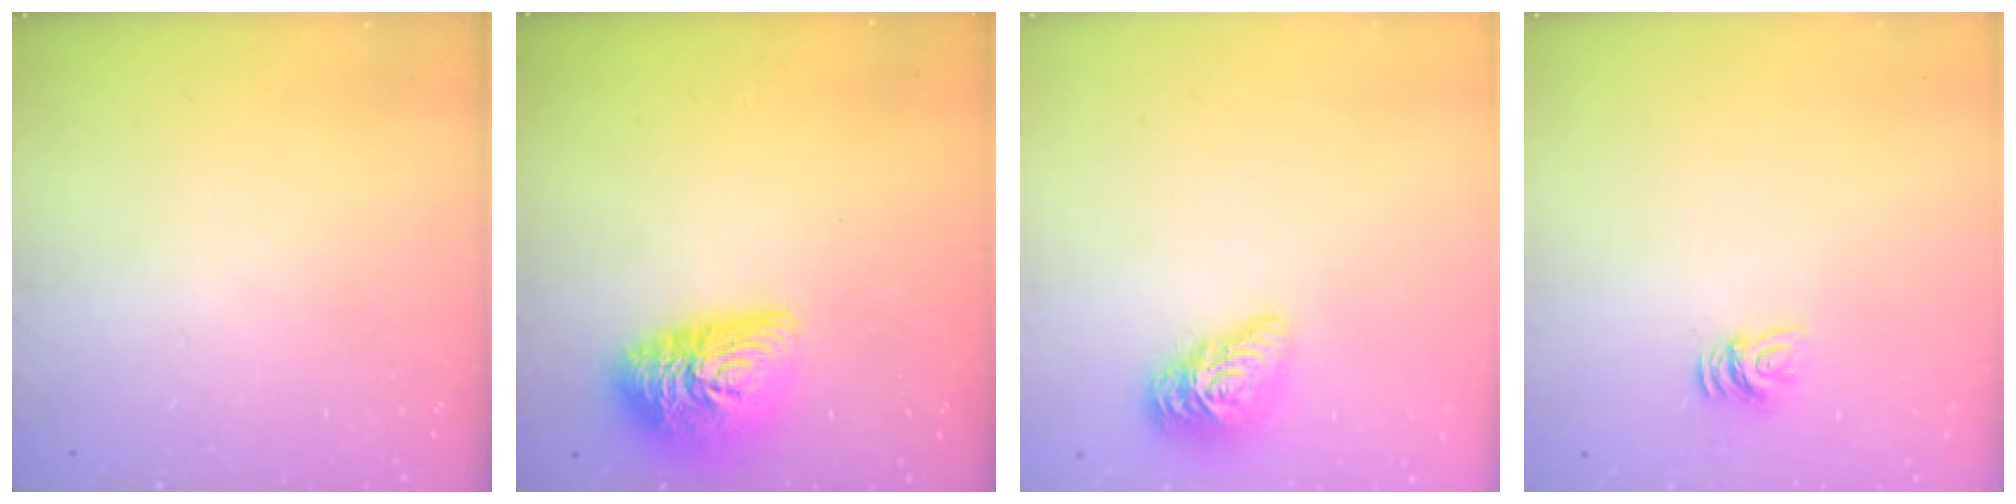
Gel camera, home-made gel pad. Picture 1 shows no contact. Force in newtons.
{"total": 13.2, "press": 13.2, "slide": 1.0}
{"total": 11.5, "press": 11.5, "slide": 0.4}
{"total": 5.0, "press": 4.9, "slide": 0.2}